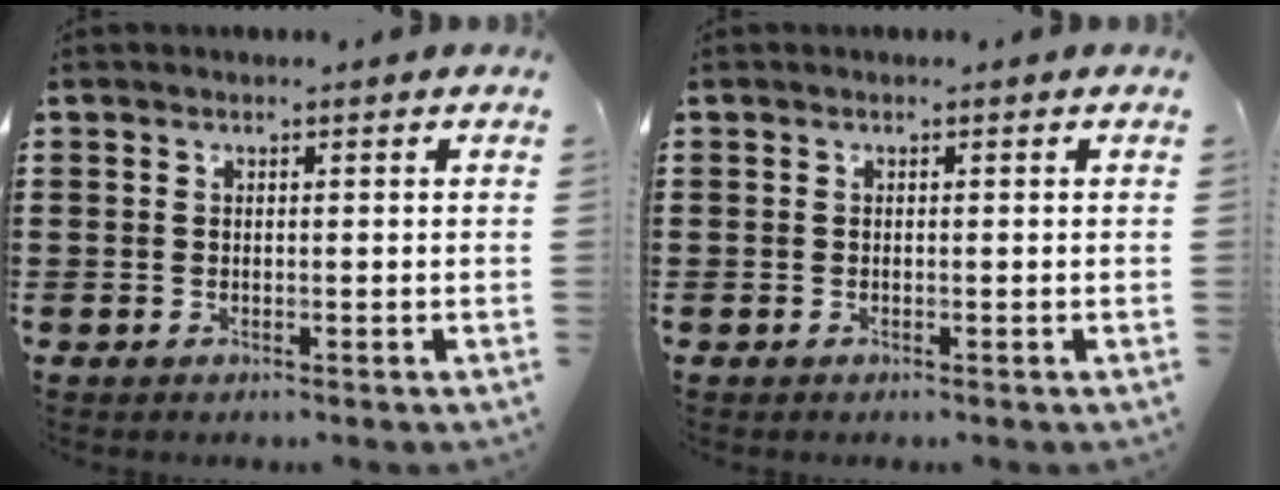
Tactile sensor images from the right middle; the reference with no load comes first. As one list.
[{"total": 0.0}]